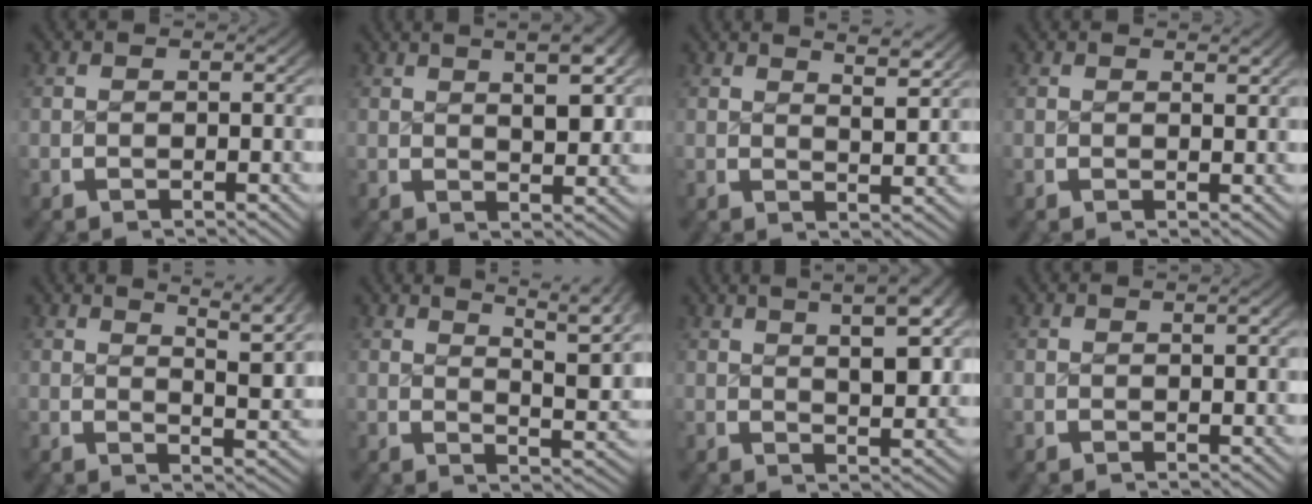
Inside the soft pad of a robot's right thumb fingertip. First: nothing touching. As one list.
[{"total": 5.9, "force": [2.5, 2.2, 4.9], "torque": [-0.053, 0.009, 0.038]}, {"total": 3.7, "force": [2.8, 0.7, 2.4], "torque": [-0.028, 0.000, 0.044]}, {"total": 0.9, "force": [0.8, 0.0, 0.4], "torque": [-0.002, -0.003, 0.013]}, {"total": 6.0, "force": [3.5, 2.0, 4.4], "torque": [-0.049, -0.001, 0.051]}, {"total": 7.3, "force": [4.0, 2.9, 5.5], "torque": [-0.060, -0.001, 0.058]}, {"total": 7.8, "force": [3.3, 3.1, 6.3], "torque": [-0.073, 0.014, 0.048]}, {"total": 0.5, "force": [0.3, 0.0, 0.4], "torque": [-0.005, 0.001, 0.005]}]